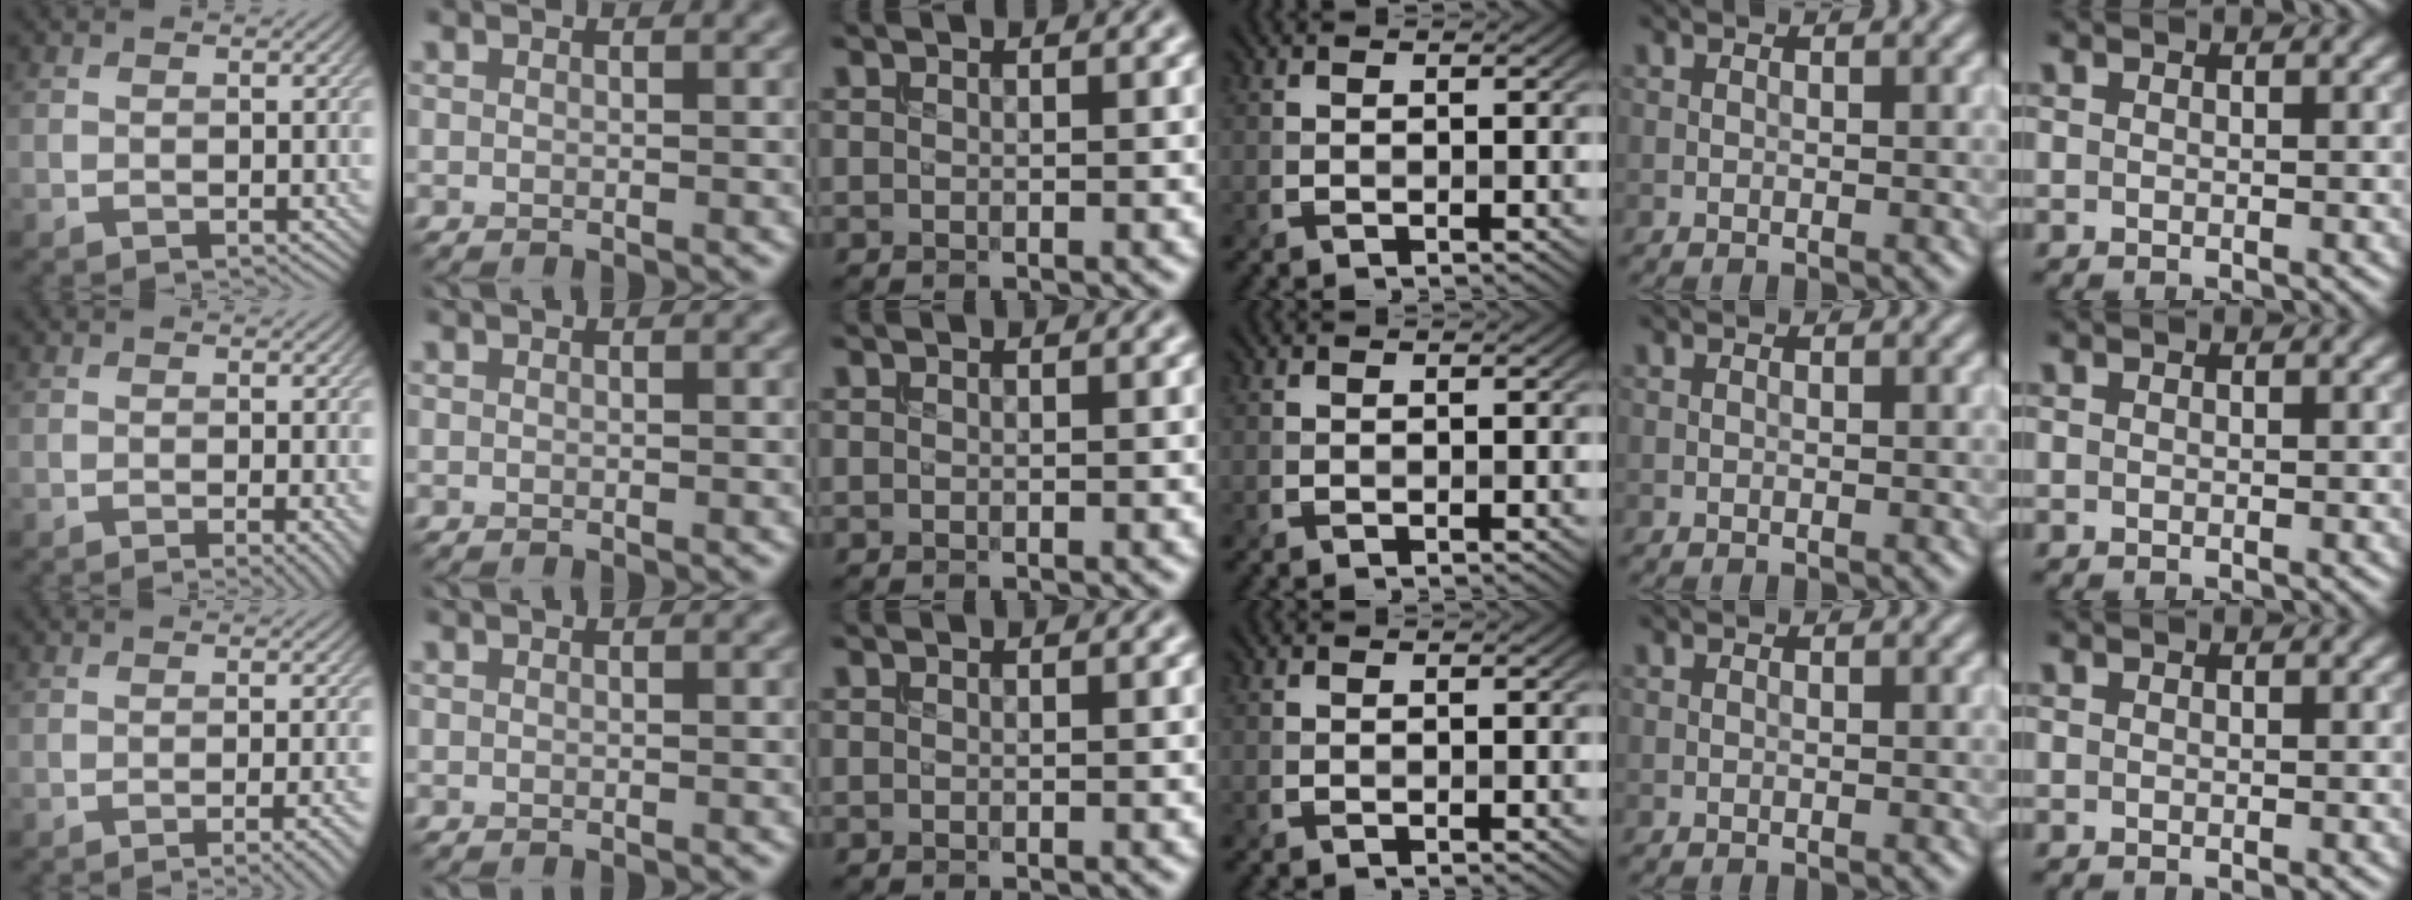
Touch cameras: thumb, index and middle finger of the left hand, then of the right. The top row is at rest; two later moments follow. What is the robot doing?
{"motion": "insert", "object": "bucket"}